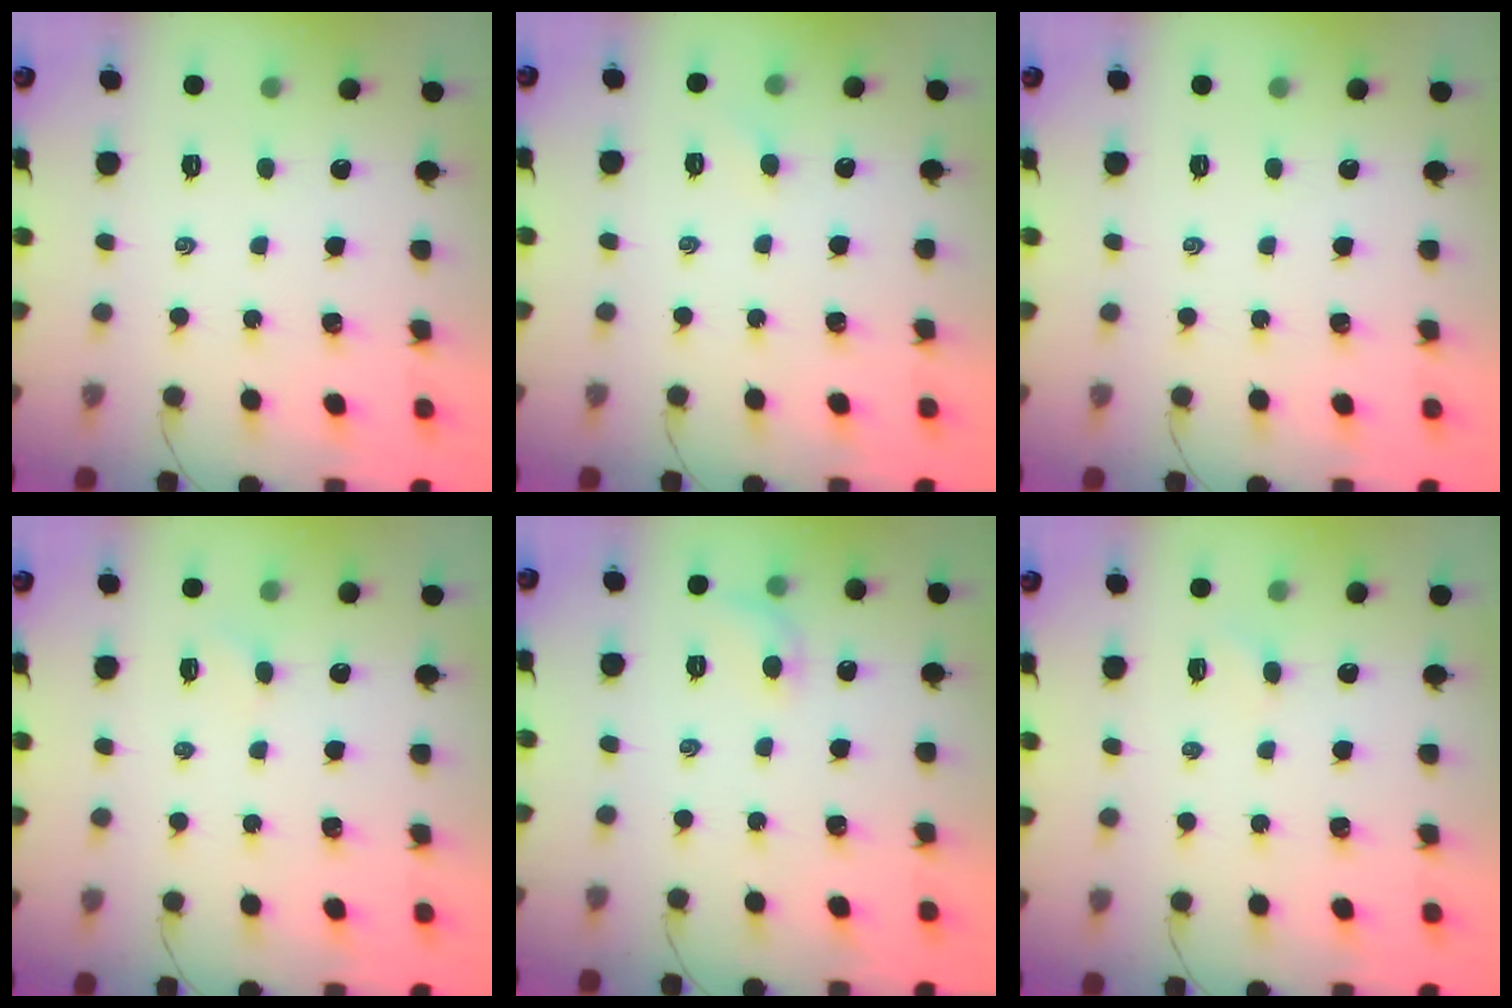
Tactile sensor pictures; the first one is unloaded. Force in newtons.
{"total": 3.3, "press": 3.1, "slide": 0.9}
{"total": 0.0}
{"total": 1.3, "press": 1.2, "slide": 0.5}
{"total": 6.5, "press": 6.3, "slide": 1.5}
{"total": 1.3, "press": 1.2, "slide": 0.5}